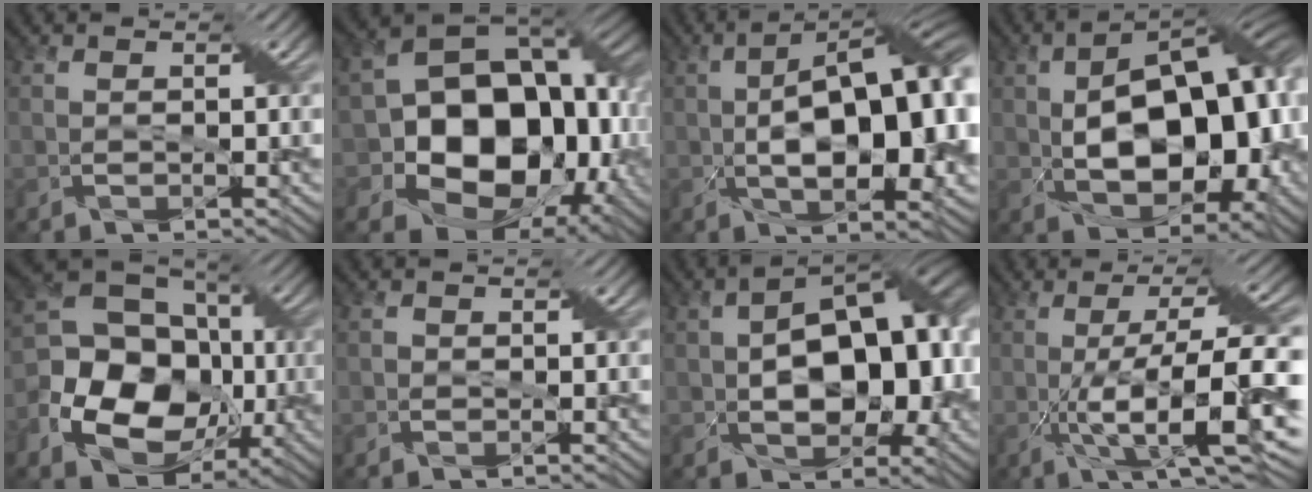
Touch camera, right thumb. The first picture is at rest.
{"total": 18.5, "force": [-2.5, 13.7, 12.1], "torque": [-0.207, -0.034, -0.022]}
{"total": 15.8, "force": [-0.3, 7.0, 14.2], "torque": [-0.208, 0.012, -0.003]}
{"total": 16.4, "force": [-0.1, 8.9, 13.8], "torque": [-0.213, 0.007, -0.001]}
{"total": 18.4, "force": [-3.7, 14.0, 11.4], "torque": [-0.226, -0.018, -0.078]}
{"total": 0.6, "force": [-0.2, 0.5, 0.1], "torque": [-0.001, -0.002, -0.005]}
{"total": 13.6, "force": [-0.3, 7.8, 11.1], "torque": [-0.153, 0.011, -0.006]}
{"total": 13.4, "force": [-2.4, 3.1, 12.9], "torque": [-0.212, 0.005, -0.037]}